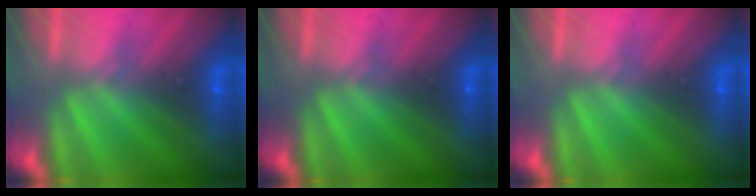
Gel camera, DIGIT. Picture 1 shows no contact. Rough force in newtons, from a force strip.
{"total": 0.0}
{"total": 0.0}